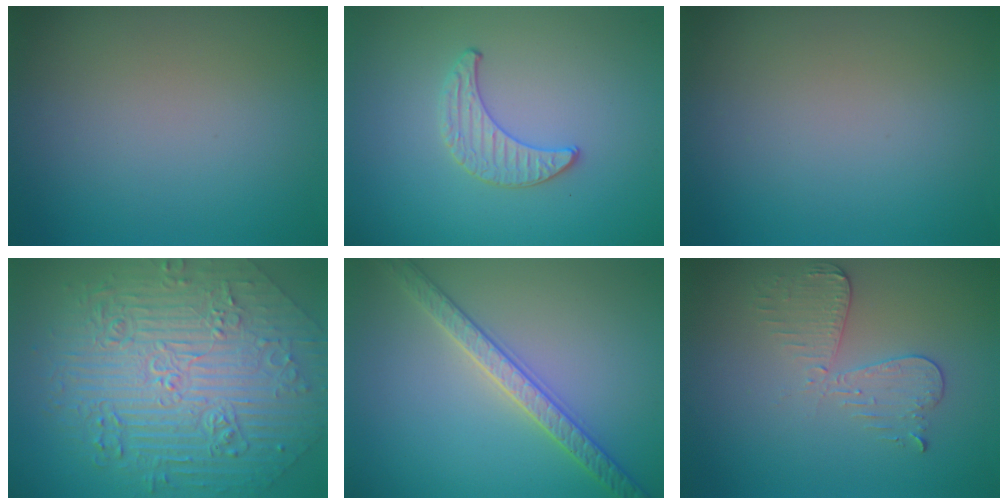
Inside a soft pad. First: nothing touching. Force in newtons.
{"total": 1.3, "press": 1.3, "slide": 0.2}
{"total": 0.0}
{"total": 10.5, "press": 7.7, "slide": 7.1}
{"total": 3.3, "press": 3.3, "slide": 0.1}
{"total": 3.0, "press": 2.7, "slide": 1.2}